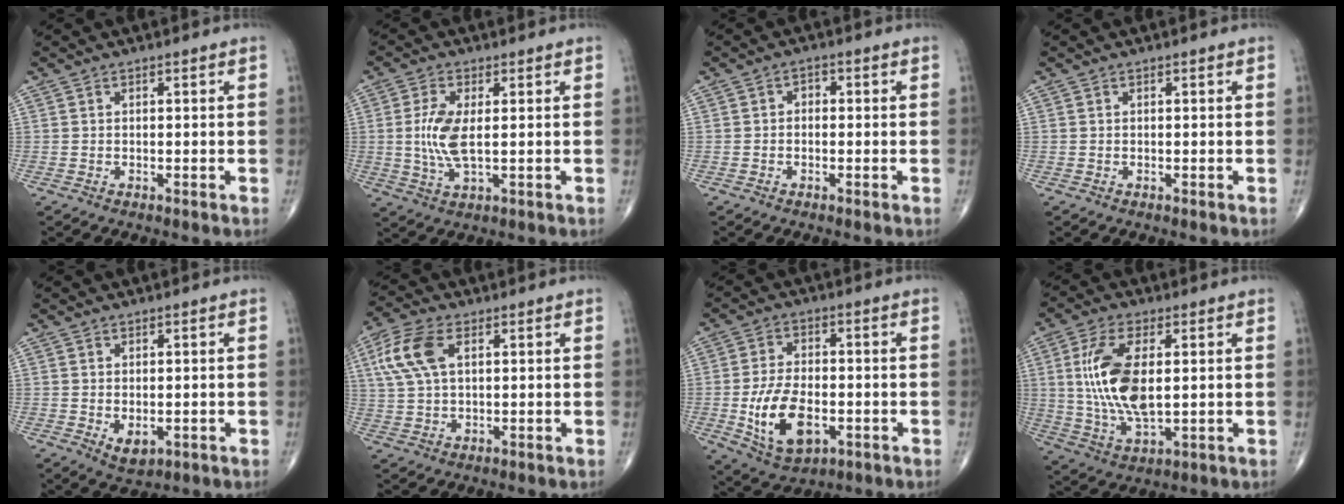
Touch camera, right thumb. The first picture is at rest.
{"total": 7.1, "force": [0.4, 2.8, 6.6], "torque": [-0.152, -0.008, 0.008]}
{"total": 1.6, "force": [-0.3, 1.3, 1.0], "torque": [-0.001, 0.009, -0.012]}
{"total": 0.0}
{"total": 3.7, "force": [-0.7, 2.2, 2.8], "torque": [-0.035, -0.007, 0.000]}
{"total": 9.3, "force": [3.0, 4.9, 7.3], "torque": [-0.169, 0.011, 0.060]}
{"total": 12.6, "force": [-3.0, 7.2, 10.0], "torque": [-0.171, 0.004, -0.042]}
{"total": 14.0, "force": [1.9, 6.4, 12.3], "torque": [-0.255, -0.011, 0.043]}